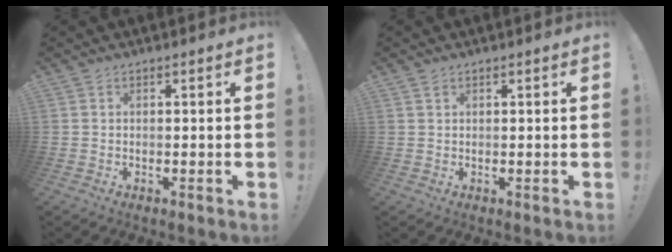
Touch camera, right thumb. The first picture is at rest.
{"total": 0.7, "force": [0.5, 0.3, 0.2], "torque": [0.000, -0.002, 0.010]}